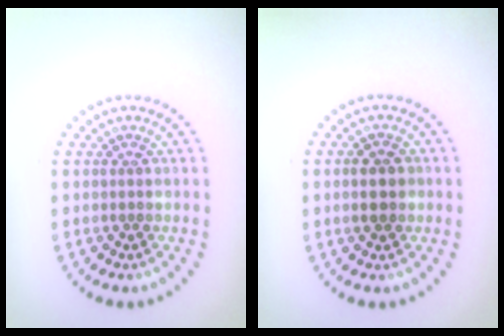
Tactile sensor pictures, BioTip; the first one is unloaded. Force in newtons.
{"total": 2.1, "press": 2.1, "slide": 0.1}